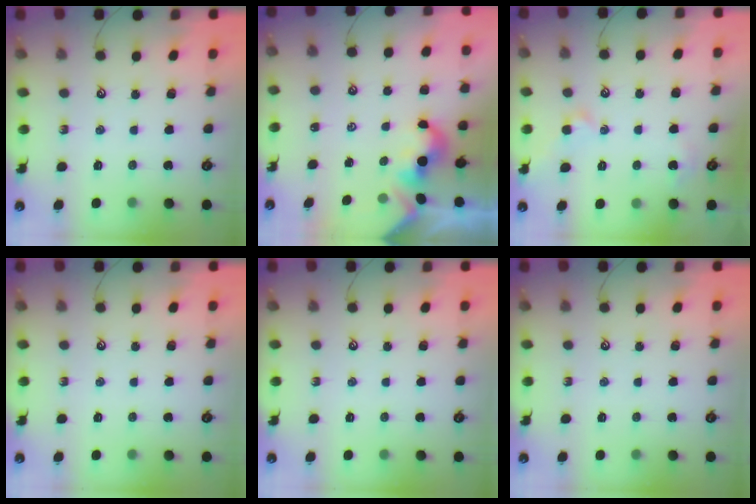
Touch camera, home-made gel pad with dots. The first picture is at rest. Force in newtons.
{"total": 1.9, "press": 1.9, "slide": 0.2}
{"total": 1.9, "press": 1.9, "slide": 0.5}
{"total": 0.0}
{"total": 0.0}
{"total": 0.0}